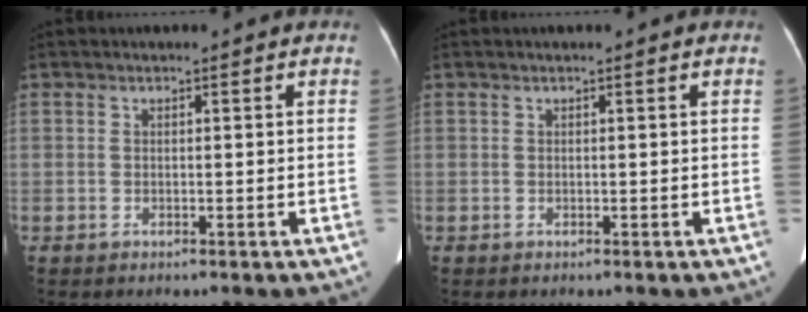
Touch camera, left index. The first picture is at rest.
{"total": 0.0}